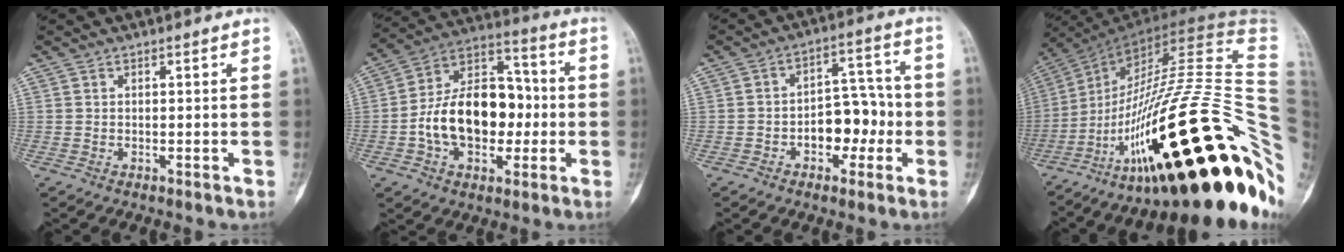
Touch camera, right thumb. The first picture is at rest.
{"total": 18.4, "force": [-2.4, 12.1, 13.7], "torque": [-0.199, 0.038, -0.041]}
{"total": 9.5, "force": [-2.5, 6.2, 6.8], "torque": [-0.061, 0.042, -0.040]}
{"total": 45.1, "force": [-14.6, 14.0, 40.2], "torque": [-0.543, 0.076, -0.229]}